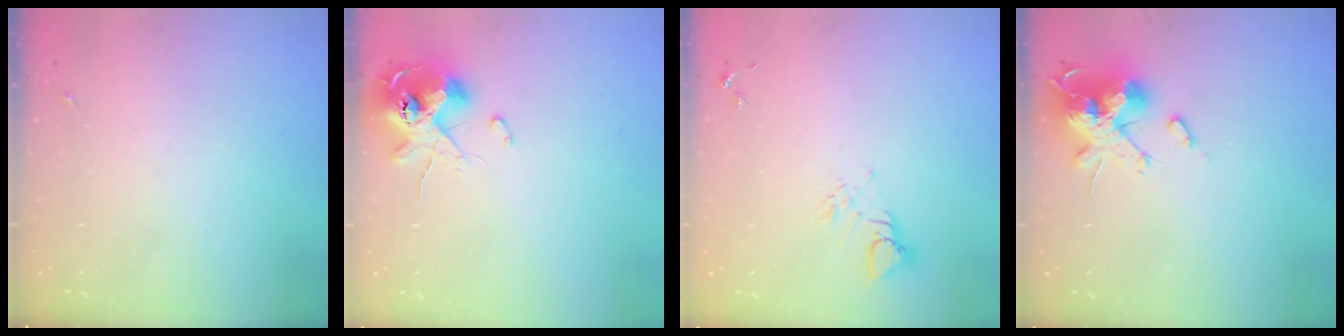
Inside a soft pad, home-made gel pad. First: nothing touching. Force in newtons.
{"total": 13.7, "press": 13.6, "slide": 1.8}
{"total": 4.8, "press": 4.8, "slide": 0.2}
{"total": 18.5, "press": 18.5, "slide": 0.1}